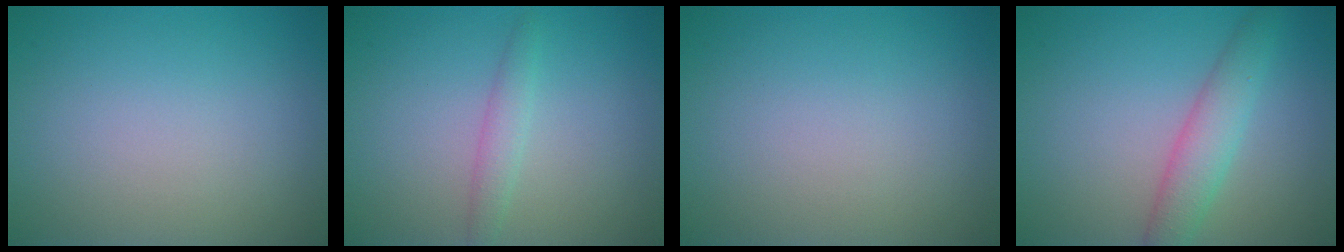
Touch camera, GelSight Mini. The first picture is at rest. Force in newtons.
{"total": 1.6, "press": 1.6, "slide": 0.0}
{"total": 0.0}
{"total": 3.3, "press": 3.3, "slide": 0.1}